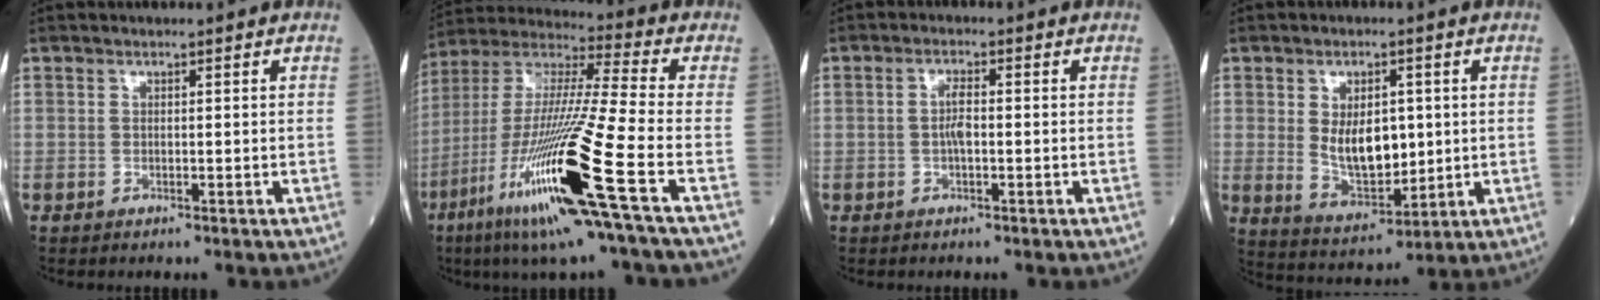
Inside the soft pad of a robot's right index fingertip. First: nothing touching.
{"total": 23.0, "force": [-9.1, -0.1, 21.1], "torque": [-0.439, -0.046, -0.179]}
{"total": 2.6, "force": [-0.2, 0.7, 2.5], "torque": [-0.053, 0.005, -0.005]}
{"total": 8.8, "force": [0.9, 4.4, 7.5], "torque": [-0.137, -0.006, 0.030]}